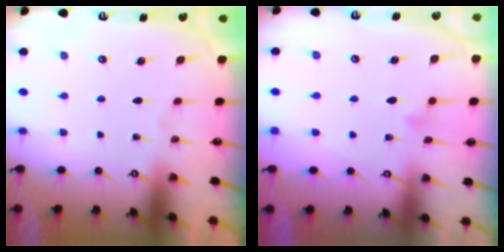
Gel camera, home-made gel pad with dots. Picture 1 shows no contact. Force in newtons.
{"total": 8.6, "press": 8.6, "slide": 0.9}